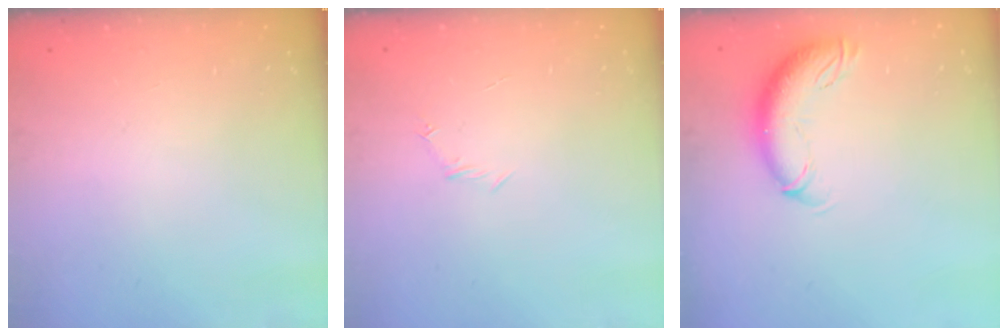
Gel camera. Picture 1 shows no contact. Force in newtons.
{"total": 3.9, "press": 3.7, "slide": 1.0}
{"total": 10.2, "press": 10.0, "slide": 2.3}